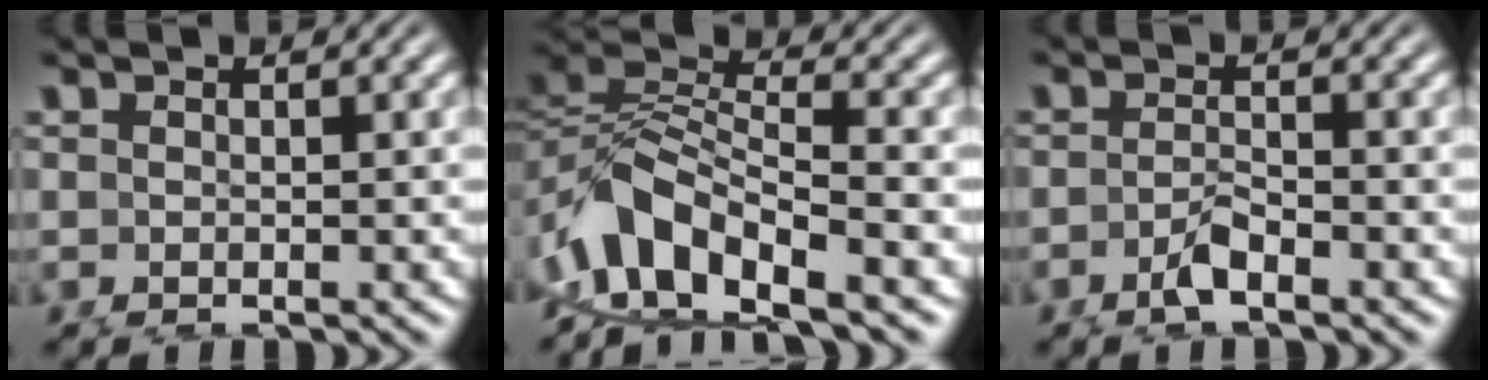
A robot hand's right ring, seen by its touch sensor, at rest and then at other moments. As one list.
[{"total": 6.9, "force": [-0.9, 4.8, 4.8], "torque": [-0.116, -0.017, -0.009]}, {"total": 1.0, "force": [-0.8, -0.1, 0.6], "torque": [-0.011, -0.003, -0.011]}]